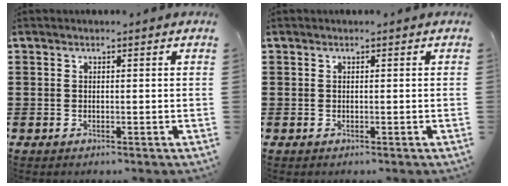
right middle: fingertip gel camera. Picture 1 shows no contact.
{"total": 0.0}